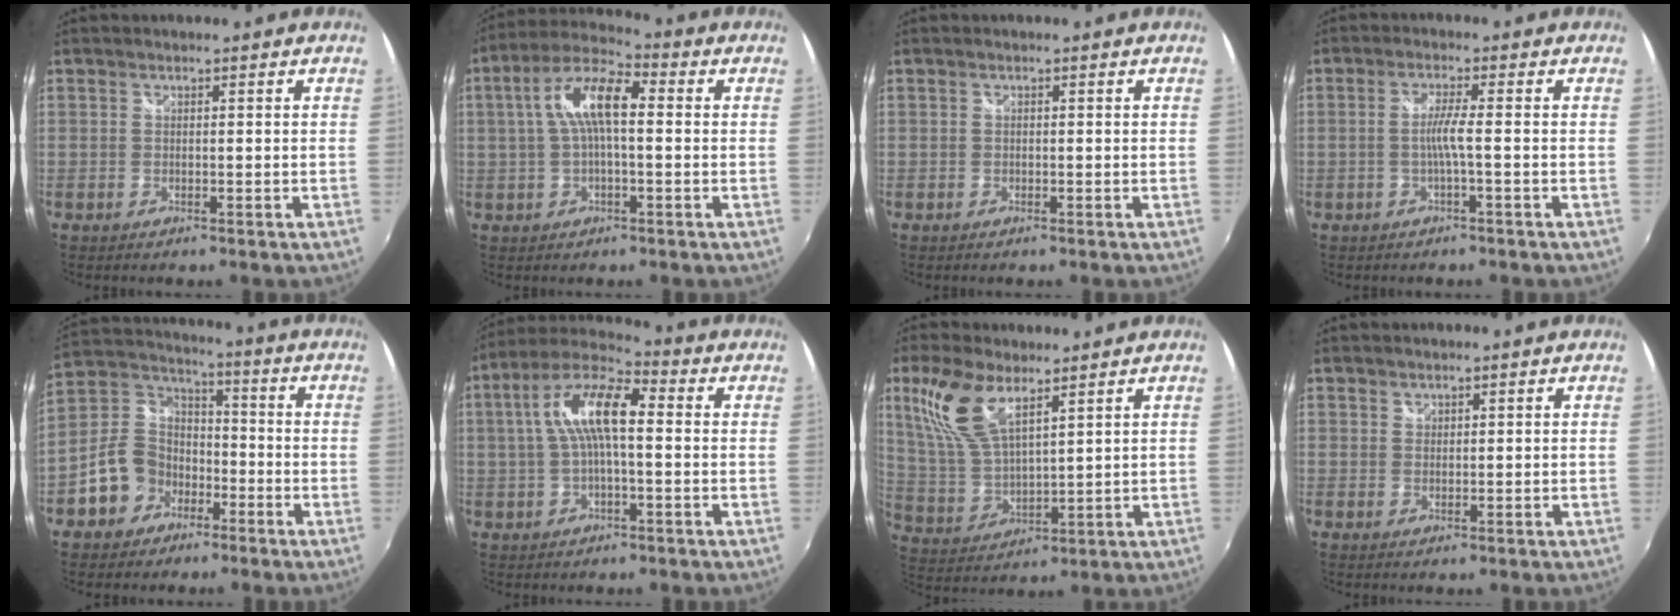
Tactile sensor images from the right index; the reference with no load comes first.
{"total": 10.1, "force": [0.9, 3.7, 9.3], "torque": [-0.183, 0.024, 0.013]}
{"total": 0.0}
{"total": 3.1, "force": [-0.9, -0.7, 2.9], "torque": [-0.059, -0.002, -0.016]}
{"total": 10.5, "force": [-5.3, 8.4, 3.6], "torque": [-0.089, 0.036, -0.090]}
{"total": 11.8, "force": [1.0, 4.1, 11.0], "torque": [-0.214, 0.025, 0.013]}
{"total": 12.4, "force": [7.2, 4.9, 8.8], "torque": [-0.188, 0.009, 0.154]}
{"total": 1.0, "force": [0.8, 0.6, 0.0], "torque": [0.003, 0.003, 0.015]}